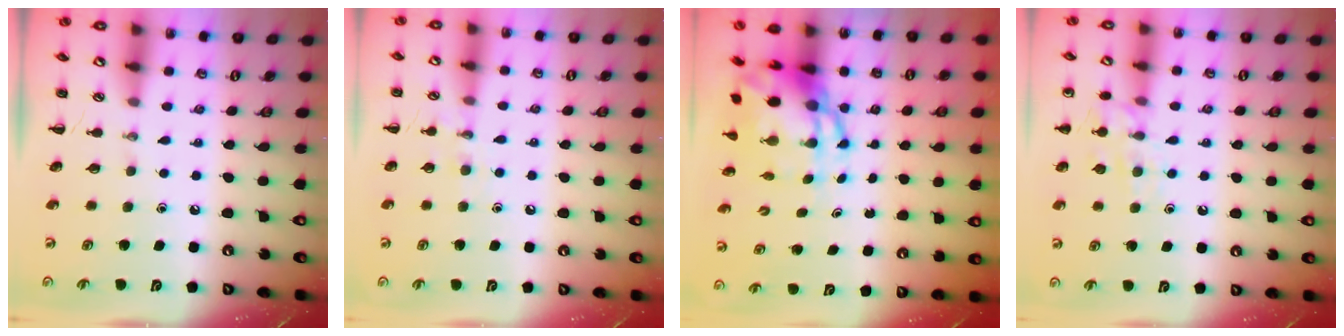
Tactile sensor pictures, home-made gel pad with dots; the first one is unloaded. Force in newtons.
{"total": 7.0, "press": 6.8, "slide": 1.5}
{"total": 8.7, "press": 8.4, "slide": 2.2}
{"total": 10.7, "press": 10.6, "slide": 0.9}